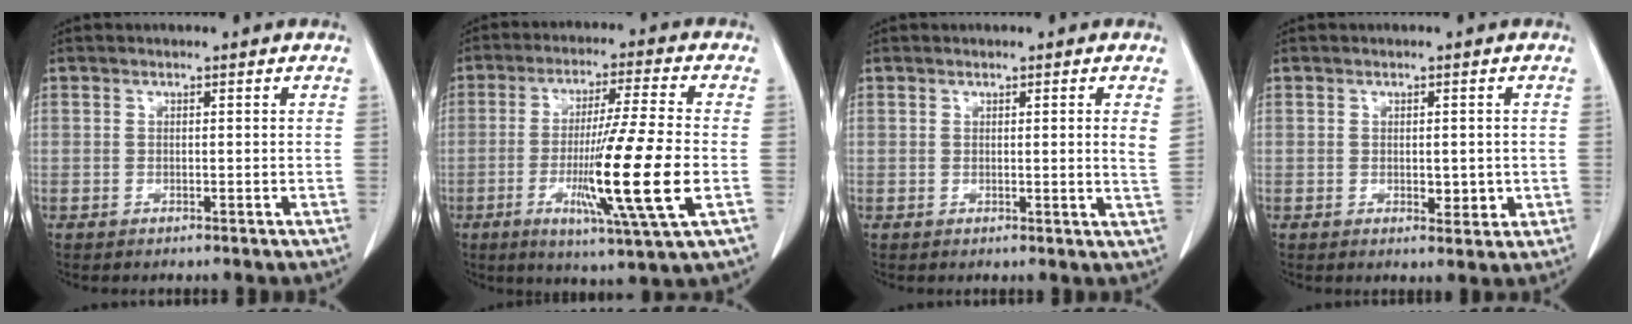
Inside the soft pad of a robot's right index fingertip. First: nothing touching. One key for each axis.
{"total": 15.2, "fx": -3.4, "fy": -1.3, "fz": 14.8, "tx": -0.267, "ty": -0.028, "tz": -0.064}
{"total": 2.4, "fx": 0.8, "fy": -0.3, "fz": 2.2, "tx": -0.032, "ty": -0.005, "tz": 0.008}
{"total": 2.9, "fx": -0.3, "fy": 1.5, "fz": 2.4, "tx": -0.030, "ty": -0.004, "tz": 0.002}